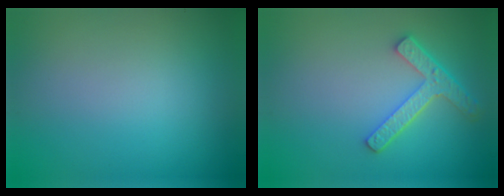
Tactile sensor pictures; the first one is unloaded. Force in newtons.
{"total": 3.9, "press": 3.1, "slide": 2.3}